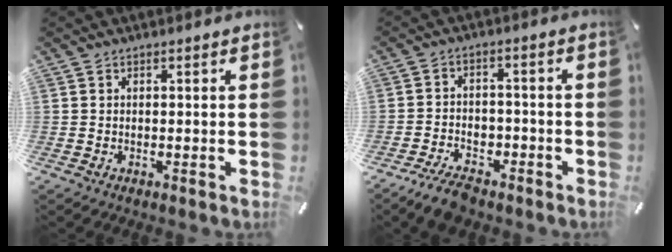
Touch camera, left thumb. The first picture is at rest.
{"total": 6.4, "force": [-4.7, 3.5, 2.7], "torque": [-0.049, 0.028, -0.087]}